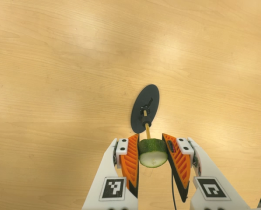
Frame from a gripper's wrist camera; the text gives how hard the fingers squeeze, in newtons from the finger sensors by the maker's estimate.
{"total": 10.0, "left": 9.9, "right": 10.1}